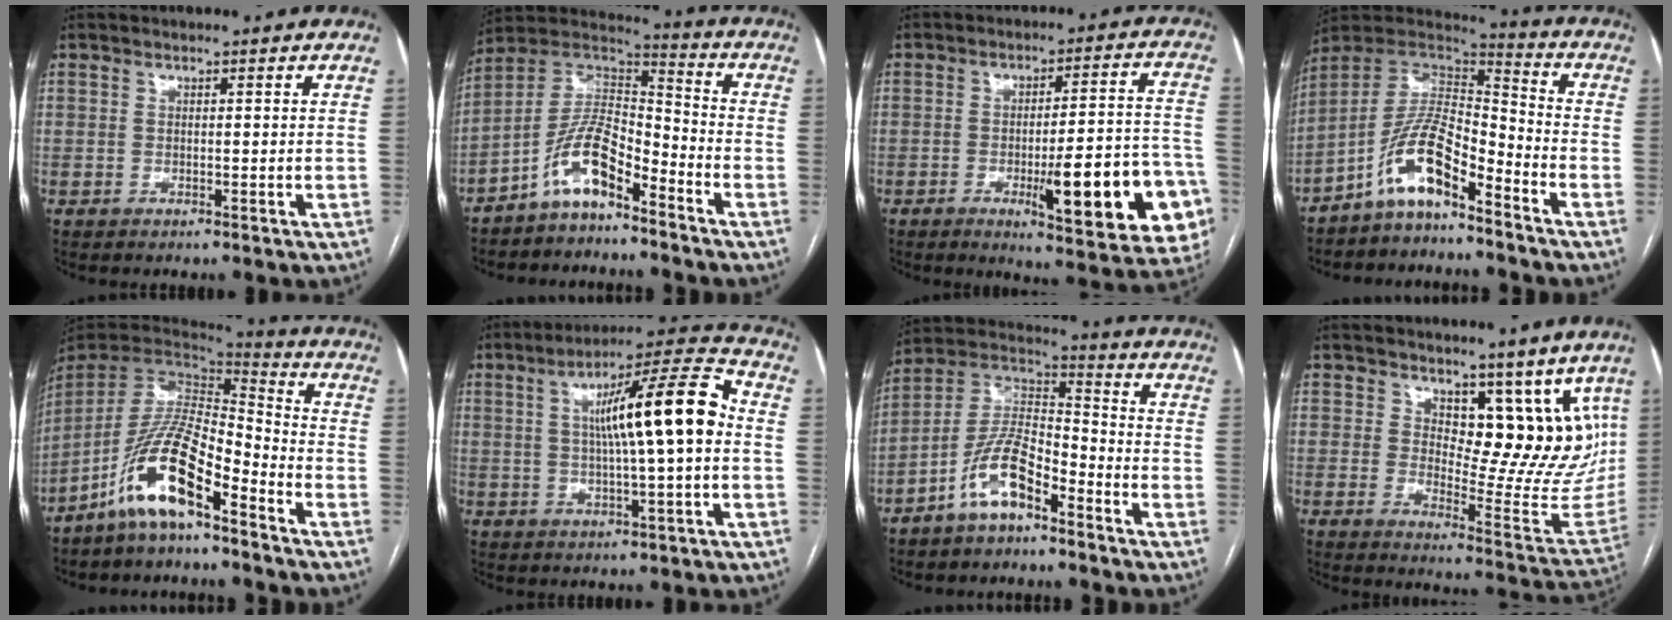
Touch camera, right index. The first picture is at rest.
{"total": 10.0, "force": [-6.4, 3.2, 7.0], "torque": [-0.146, 0.029, -0.126]}
{"total": 18.4, "force": [-6.3, 3.4, 16.9], "torque": [-0.151, 0.015, -0.069]}
{"total": 11.0, "force": [-7.3, 2.9, 7.7], "torque": [-0.155, 0.027, -0.137]}
{"total": 13.2, "force": [-8.2, 2.7, 10.0], "torque": [-0.201, 0.006, -0.154]}
{"total": 14.6, "force": [1.4, 0.8, 14.5], "torque": [-0.228, 0.025, 0.017]}
{"total": 10.3, "force": [-6.2, 3.6, 7.4], "torque": [-0.162, 0.018, -0.124]}
{"total": 13.4, "force": [9.1, 6.5, 7.4], "torque": [-0.076, -0.017, 0.131]}